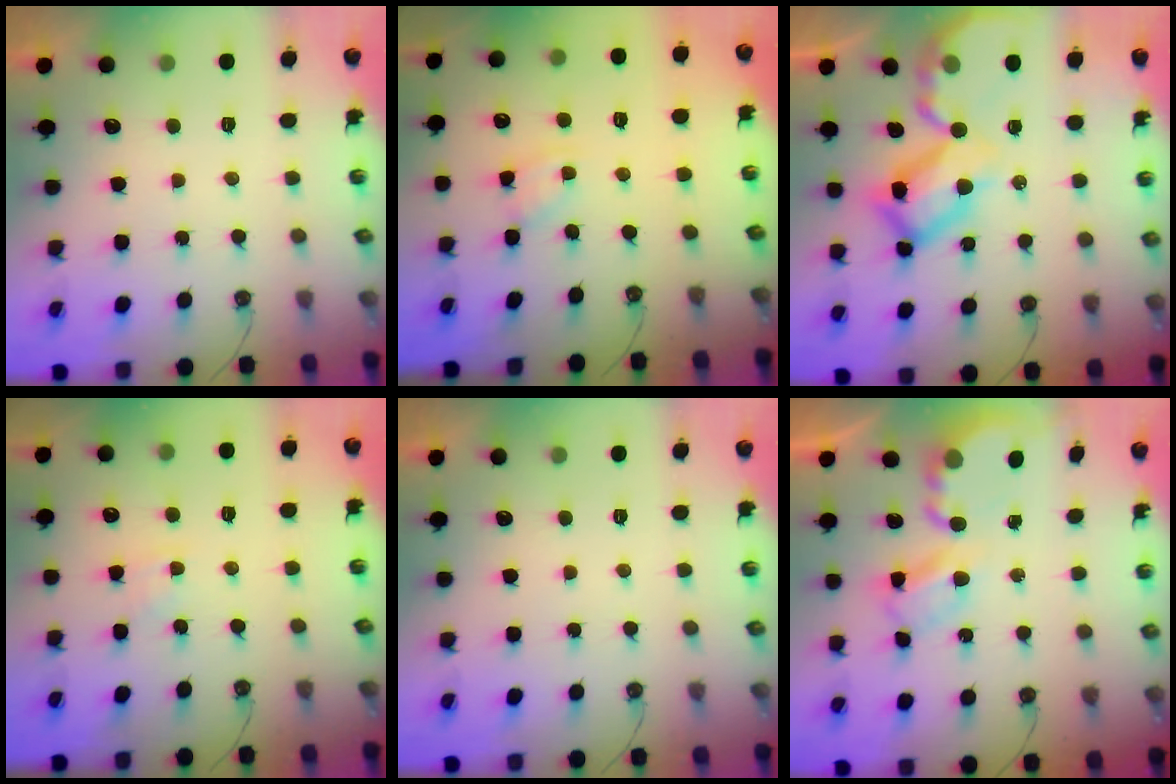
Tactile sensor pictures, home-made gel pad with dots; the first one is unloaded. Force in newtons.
{"total": 2.1, "press": 2.1, "slide": 0.3}
{"total": 19.8, "press": 19.7, "slide": 2.0}
{"total": 4.2, "press": 4.1, "slide": 0.5}
{"total": 0.0}
{"total": 5.6, "press": 5.6, "slide": 0.3}